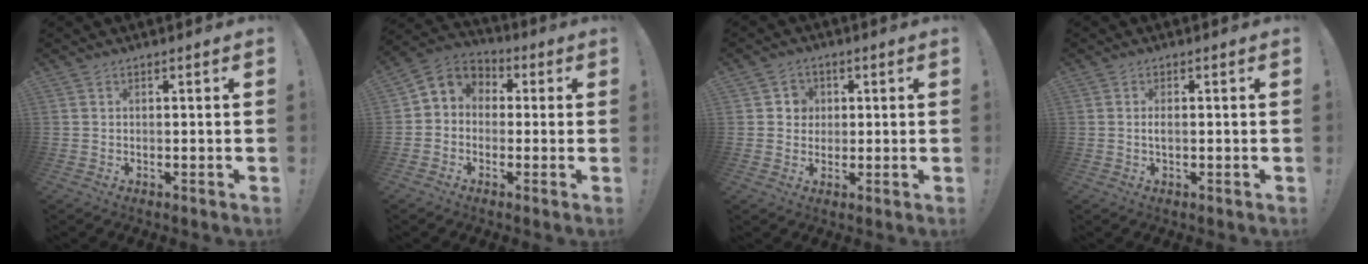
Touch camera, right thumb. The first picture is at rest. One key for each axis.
{"total": 5.6, "fx": -0.8, "fy": 5.2, "fz": 1.9, "tx": -0.030, "ty": 0.012, "tz": -0.007}
{"total": 4.5, "fx": 0.9, "fy": 4.4, "fz": 0.9, "tx": -0.014, "ty": -0.002, "tz": 0.016}
{"total": 1.4, "fx": -0.2, "fy": 0.4, "fz": 1.3, "tx": -0.016, "ty": -0.003, "tz": -0.006}